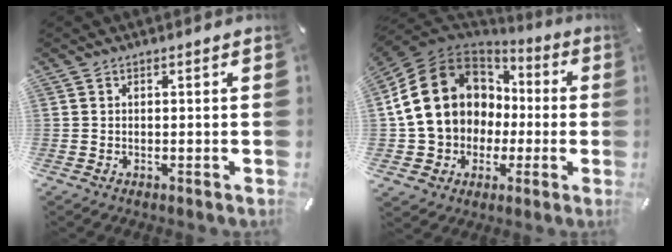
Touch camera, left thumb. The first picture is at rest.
{"total": 18.8, "force": [1.2, 16.5, 9.0], "torque": [-0.191, 0.001, 0.033]}